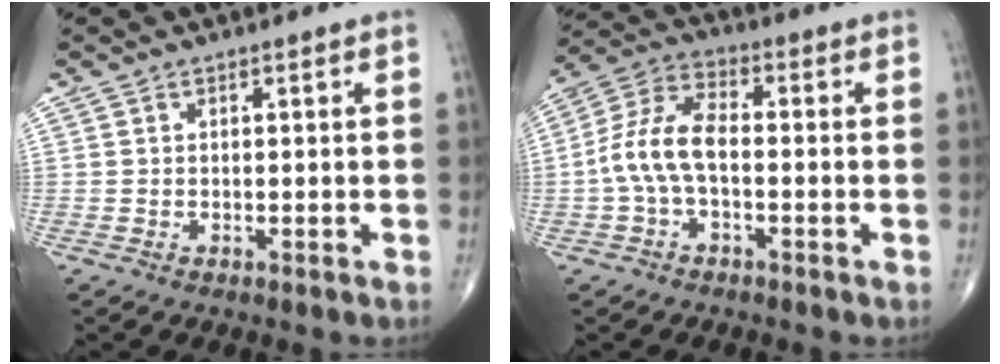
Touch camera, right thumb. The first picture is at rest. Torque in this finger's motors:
{"motor_torque": [-0.06, 0.23, 0.39, -0.17, 0.12]}